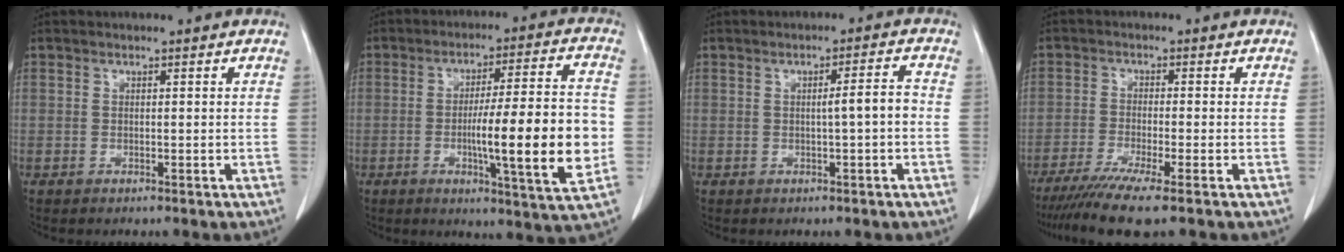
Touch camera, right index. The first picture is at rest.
{"total": 15.8, "force": [-2.7, 0.5, 15.6], "torque": [-0.238, -0.004, -0.042]}
{"total": 3.3, "force": [-0.4, -0.1, 3.3], "torque": [-0.048, 0.005, -0.006]}
{"total": 8.2, "force": [-6.1, -0.7, 5.5], "torque": [-0.087, -0.024, -0.100]}